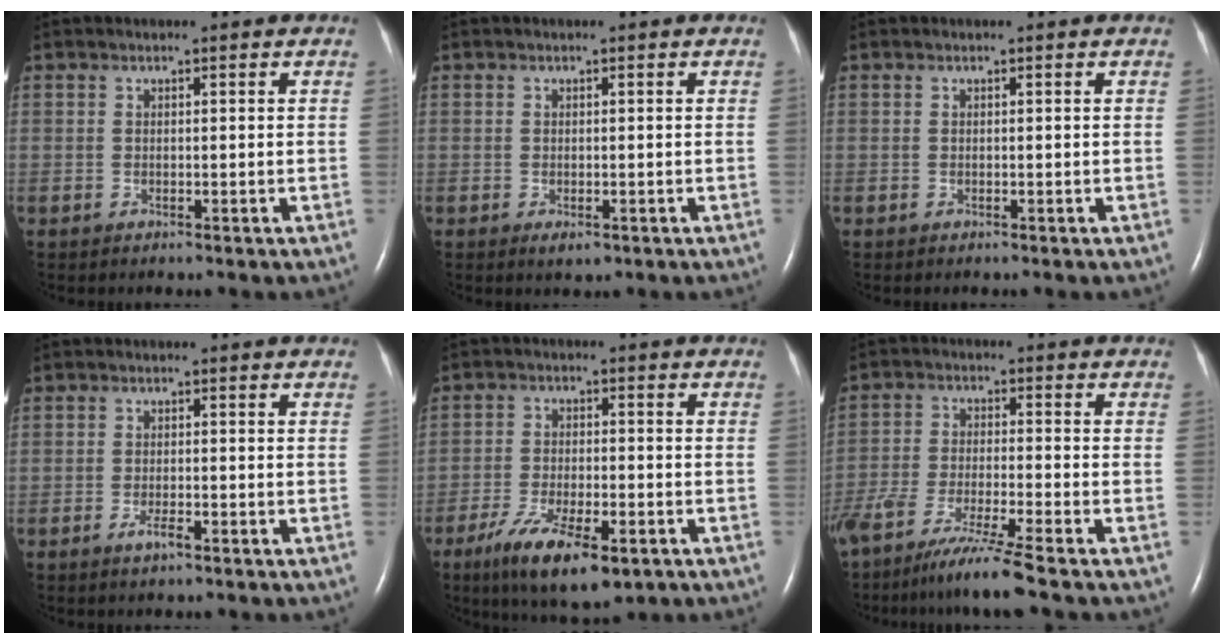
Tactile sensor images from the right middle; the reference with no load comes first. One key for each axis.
{"total": 1.4, "fx": -0.7, "fy": 0.7, "fz": 1.0, "tx": -0.015, "ty": -0.002, "tz": -0.004}
{"total": 0.0}
{"total": 1.9, "fx": -1.2, "fy": 0.4, "fz": 1.5, "tx": -0.033, "ty": -0.003, "tz": -0.022}
{"total": 11.4, "fx": -6.6, "fy": 3.5, "fz": 8.6, "tx": -0.154, "ty": -0.019, "tz": -0.103}
{"total": 11.0, "fx": -8.7, "fy": -1.1, "fz": 6.8, "tx": -0.120, "ty": -0.042, "tz": -0.151}